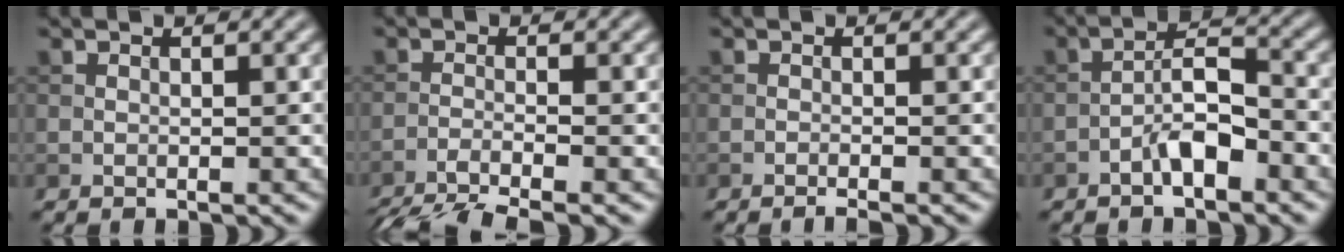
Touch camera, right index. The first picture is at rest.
{"total": 6.4, "force": [-5.3, 1.0, 3.6], "torque": [-0.057, -0.022, -0.099]}
{"total": 1.2, "force": [-0.8, 0.1, 0.9], "torque": [-0.009, 0.000, -0.018]}
{"total": 3.9, "force": [-2.1, 1.2, 3.0], "torque": [-0.050, 0.017, -0.043]}